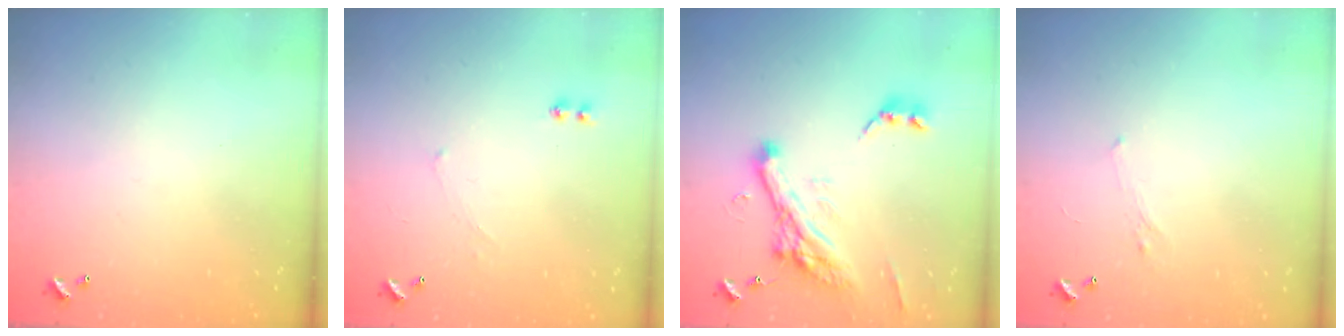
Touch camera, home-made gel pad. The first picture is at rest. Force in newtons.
{"total": 1.2, "press": 1.1, "slide": 0.5}
{"total": 11.7, "press": 11.5, "slide": 2.1}
{"total": 0.9, "press": 0.7, "slide": 0.6}